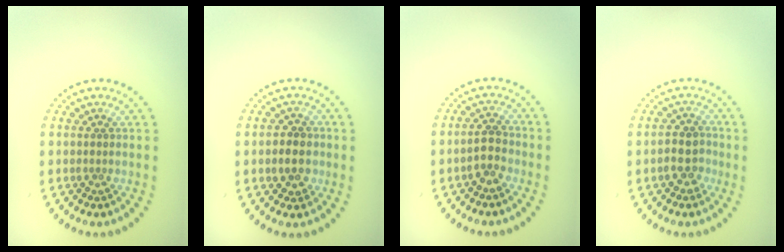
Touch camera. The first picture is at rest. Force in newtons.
{"total": 2.8, "press": 2.7, "slide": 0.7}
{"total": 2.4, "press": 2.2, "slide": 0.8}
{"total": 2.5, "press": 2.3, "slide": 0.9}